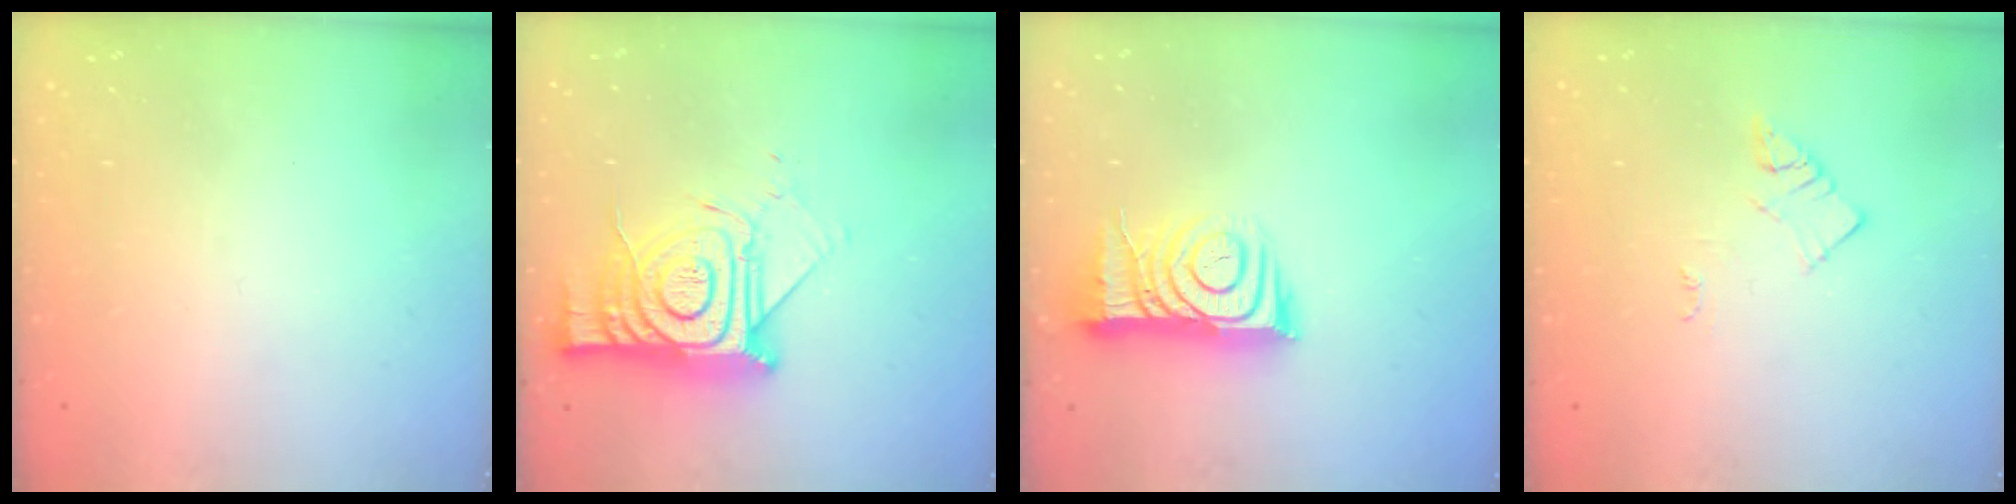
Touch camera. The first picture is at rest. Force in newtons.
{"total": 16.3, "press": 16.2, "slide": 1.5}
{"total": 11.3, "press": 11.2, "slide": 1.0}
{"total": 3.0, "press": 3.0, "slide": 0.4}